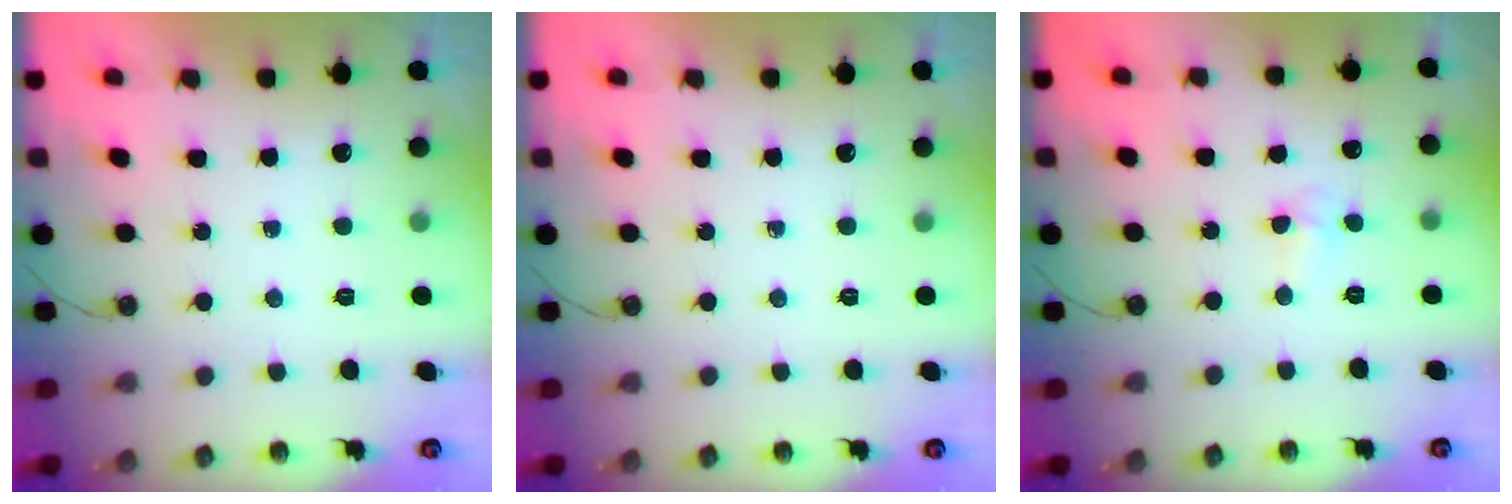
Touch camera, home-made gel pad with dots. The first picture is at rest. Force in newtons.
{"total": 0.0}
{"total": 4.0, "press": 2.2, "slide": 3.4}